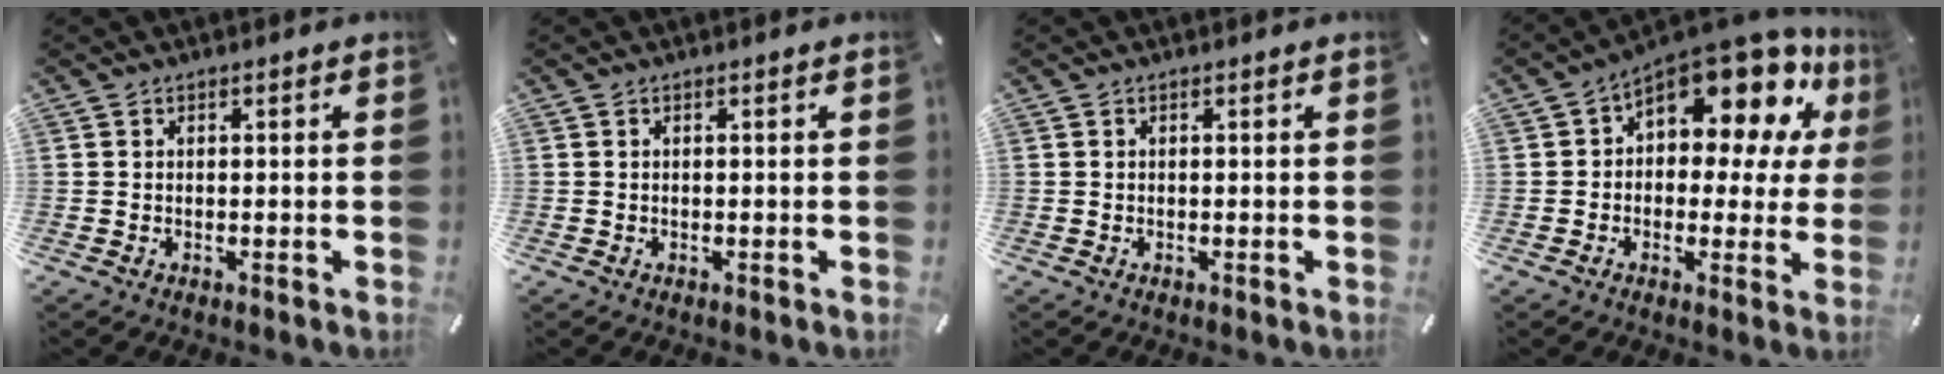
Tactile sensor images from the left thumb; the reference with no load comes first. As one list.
[{"total": 0.0}, {"total": 0.0}, {"total": 14.2, "force": [9.3, 6.8, 8.4], "torque": [-0.129, -0.082, 0.161]}]